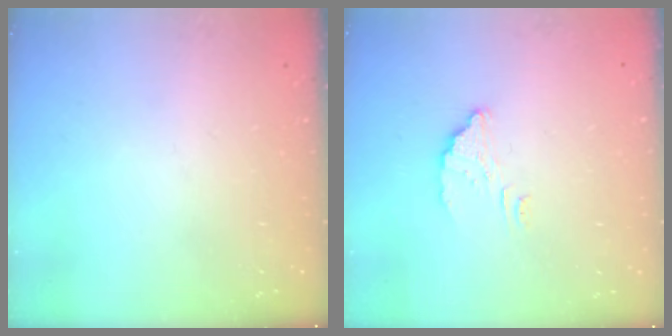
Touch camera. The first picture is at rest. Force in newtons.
{"total": 3.0, "press": 3.0, "slide": 0.3}